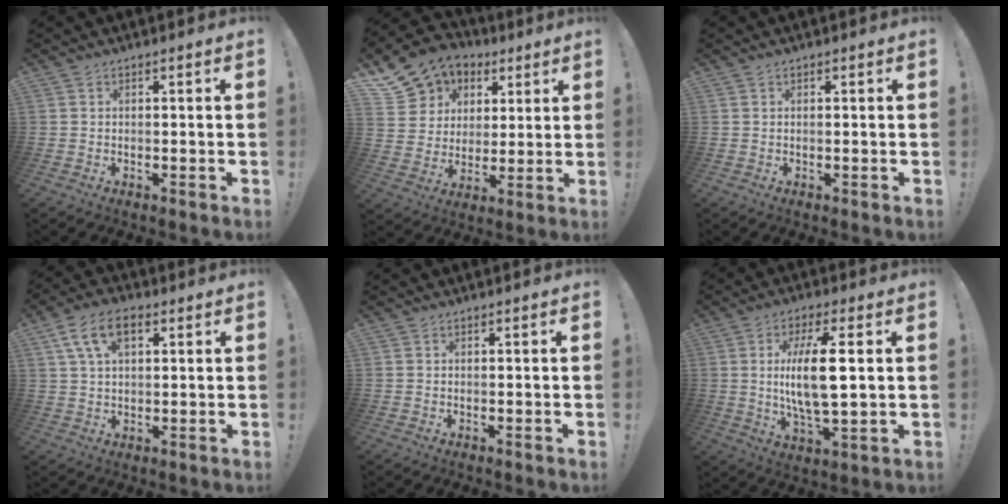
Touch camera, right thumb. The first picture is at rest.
{"total": 10.9, "force": [5.1, 9.3, 2.5], "torque": [-0.032, -0.037, 0.108]}
{"total": 0.0}
{"total": 9.8, "force": [3.9, 5.3, 7.3], "torque": [-0.134, 0.006, 0.072]}
{"total": 0.0}
{"total": 13.7, "force": [1.4, 3.8, 13.0], "torque": [-0.263, -0.014, 0.010]}